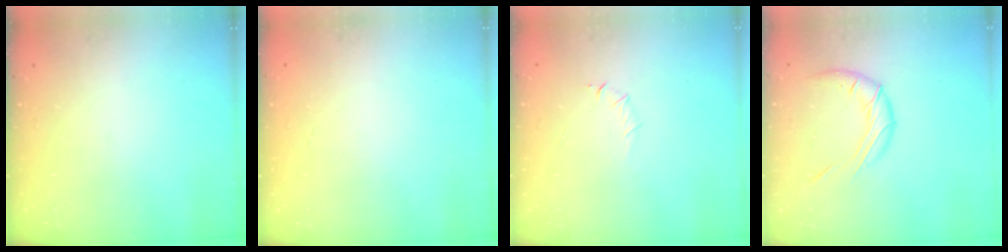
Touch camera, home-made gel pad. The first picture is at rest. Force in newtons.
{"total": 0.0}
{"total": 4.3, "press": 4.0, "slide": 1.4}
{"total": 12.6, "press": 12.5, "slide": 1.5}